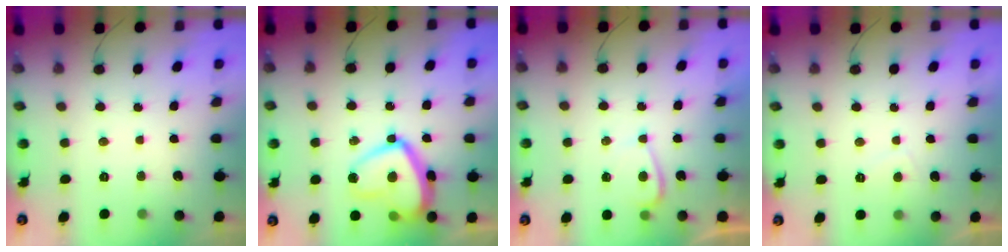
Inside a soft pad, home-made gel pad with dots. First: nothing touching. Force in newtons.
{"total": 15.9, "press": 15.8, "slide": 1.6}
{"total": 2.7, "press": 2.7, "slide": 0.6}
{"total": 1.5, "press": 1.3, "slide": 0.7}